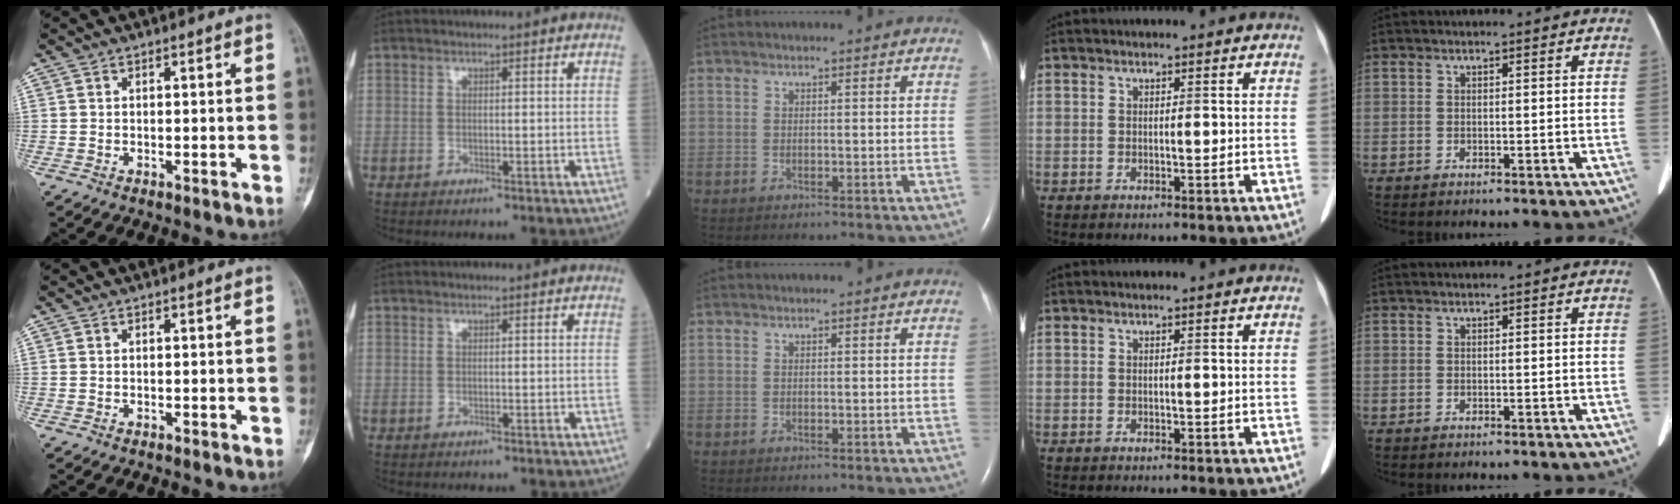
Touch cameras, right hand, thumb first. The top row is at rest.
{}